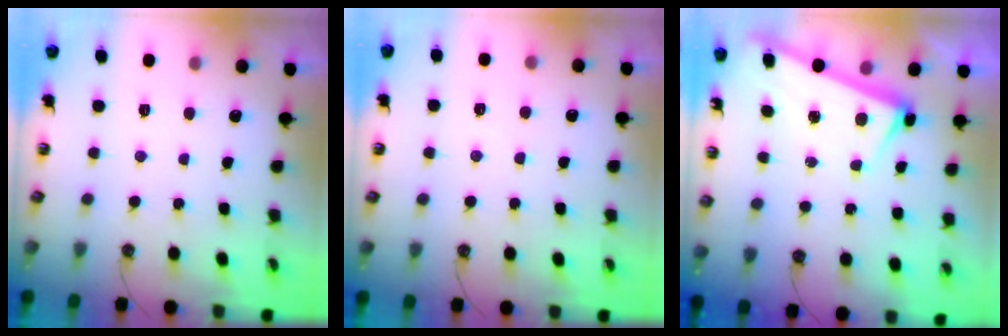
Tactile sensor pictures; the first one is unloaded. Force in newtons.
{"total": 2.9, "press": 2.9, "slide": 0.3}
{"total": 2.8, "press": 2.7, "slide": 0.7}